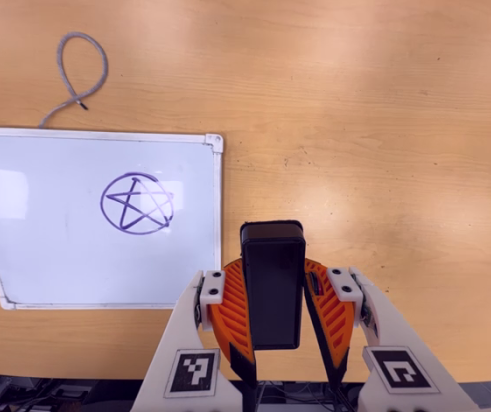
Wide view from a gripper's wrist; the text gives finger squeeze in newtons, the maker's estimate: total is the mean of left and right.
{"total": 8.8, "left": 7.9, "right": 9.8}